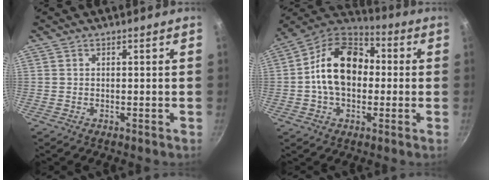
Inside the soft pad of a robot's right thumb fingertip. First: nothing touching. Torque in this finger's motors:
{"motor_torque": [0.75, 3.27, 1.35, -0.03, 0.15]}